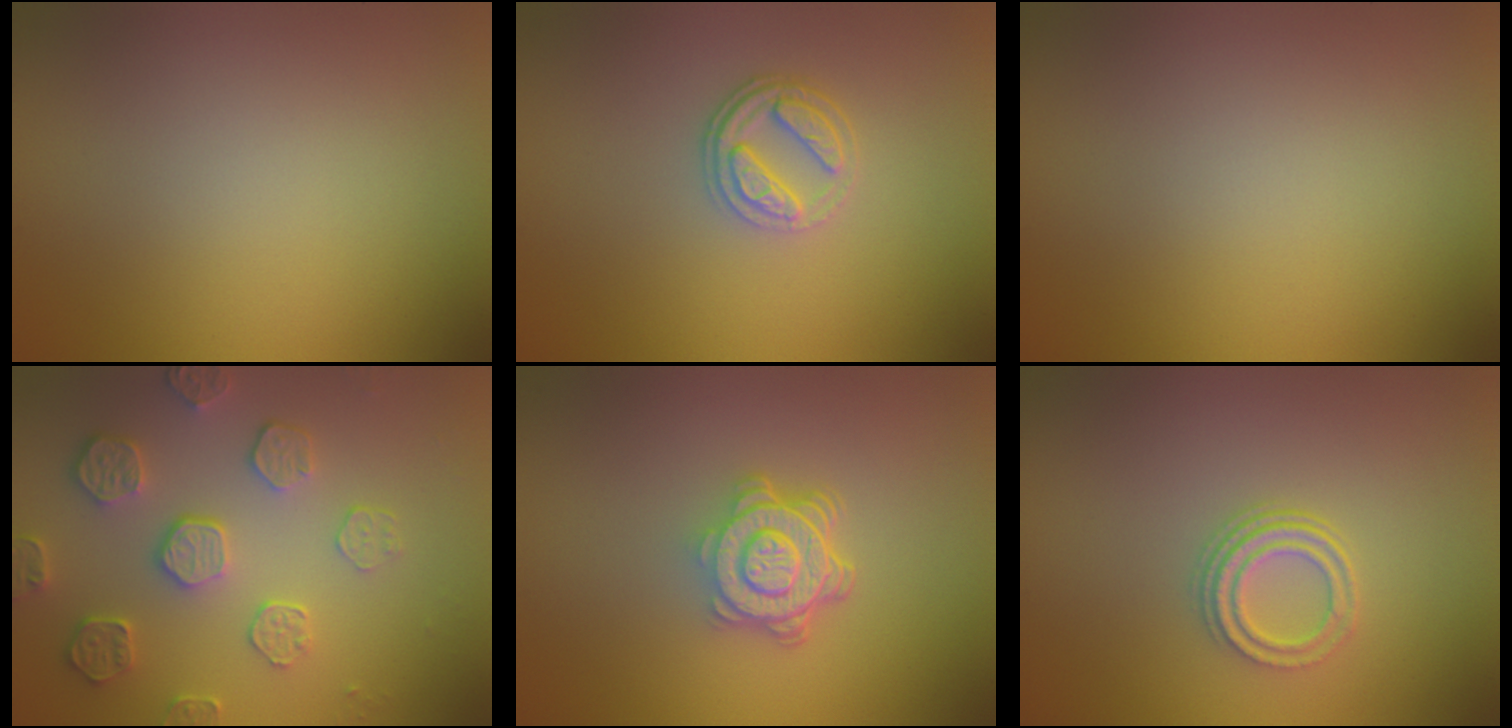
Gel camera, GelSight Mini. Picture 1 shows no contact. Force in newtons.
{"total": 2.8, "press": 2.4, "slide": 1.3}
{"total": 0.0}
{"total": 4.4, "press": 3.9, "slide": 2.0}
{"total": 4.8, "press": 3.7, "slide": 3.1}
{"total": 3.0, "press": 2.2, "slide": 2.0}